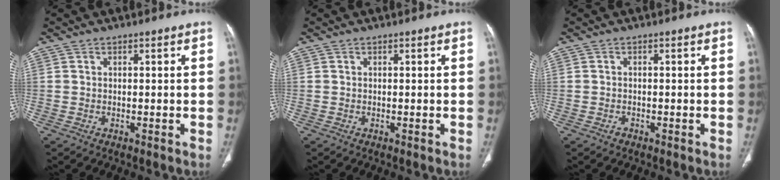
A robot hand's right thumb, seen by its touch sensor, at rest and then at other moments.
{"total": 0.0}
{"total": 0.7, "force": [-0.5, 0.4, 0.2], "torque": [-0.003, 0.001, -0.011]}